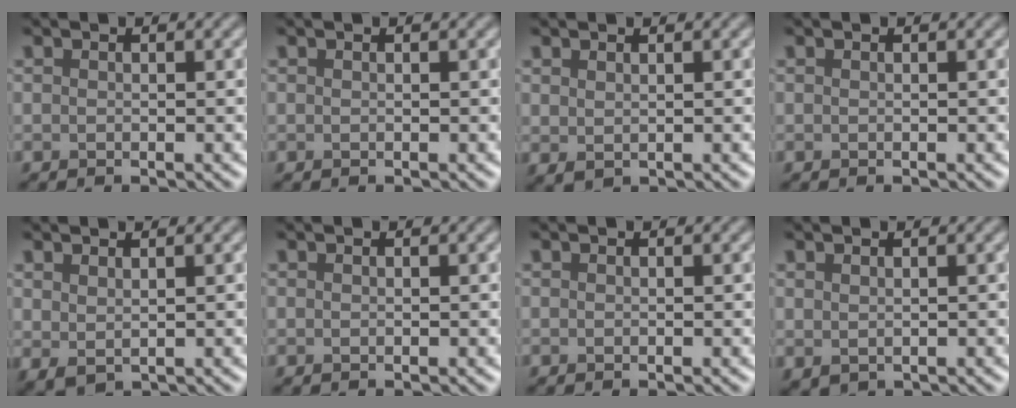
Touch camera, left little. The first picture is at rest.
{"total": 0.0}
{"total": 0.8, "force": [0.6, 0.3, 0.4], "torque": [-0.011, -0.001, 0.018]}
{"total": 0.0}
{"total": 1.3, "force": [0.9, 0.5, 0.8], "torque": [-0.019, -0.001, 0.023]}
{"total": 0.0}
{"total": 0.0}
{"total": 0.6, "force": [0.4, 0.4, 0.3], "torque": [-0.010, -0.001, 0.013]}